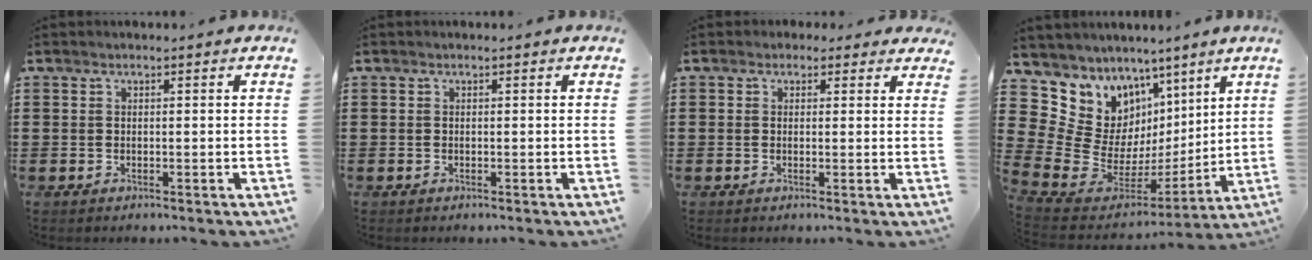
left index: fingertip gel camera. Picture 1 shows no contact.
{"total": 0.0}
{"total": 1.7, "force": [0.9, 1.5, 0.2], "torque": [-0.003, 0.006, 0.013]}
{"total": 11.0, "force": [6.4, 8.7, 2.1], "torque": [-0.091, -0.069, 0.126]}